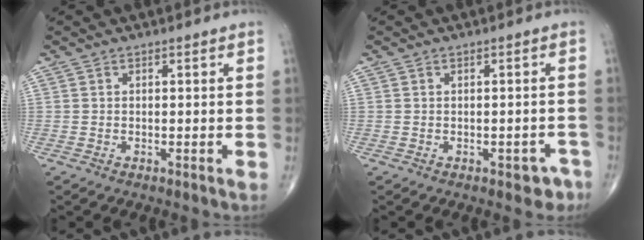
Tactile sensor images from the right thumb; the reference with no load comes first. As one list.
[{"total": 3.1, "force": [-1.8, 1.9, 1.6], "torque": [0.000, 0.014, -0.017]}]